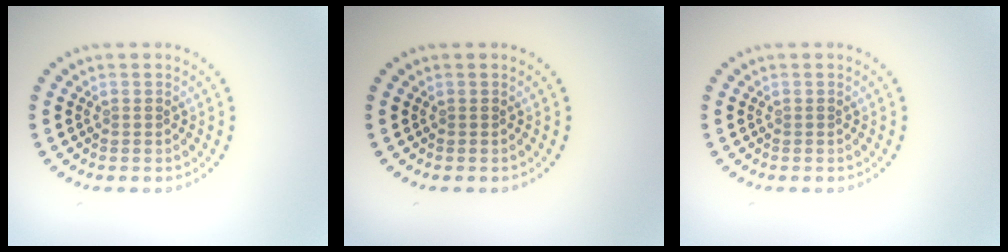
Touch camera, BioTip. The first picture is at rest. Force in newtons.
{"total": 0.0}
{"total": 0.0}